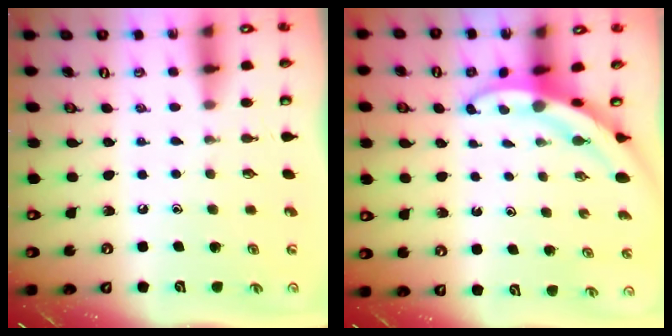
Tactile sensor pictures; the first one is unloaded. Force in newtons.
{"total": 3.1, "press": 3.1, "slide": 0.3}